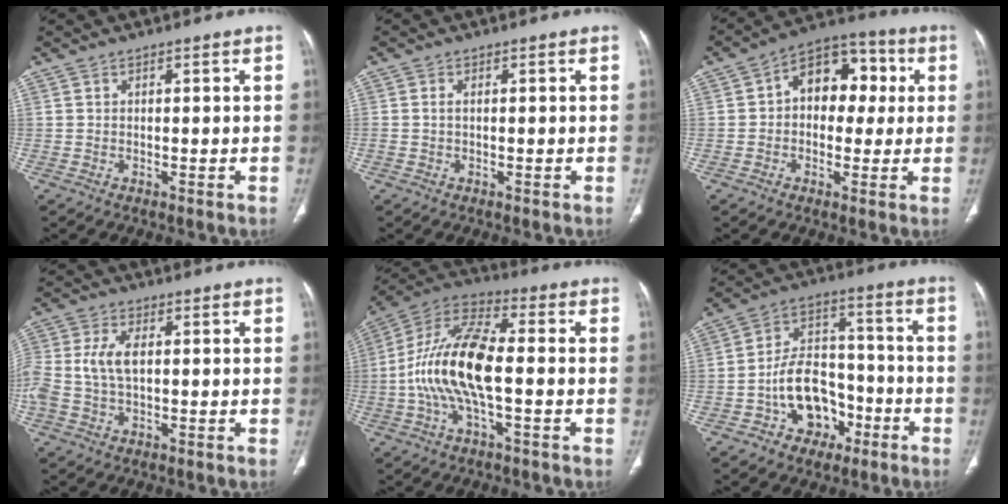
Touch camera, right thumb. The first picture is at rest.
{"total": 0.9, "force": [0.0, 0.5, 0.7], "torque": [-0.020, 0.002, 0.002]}
{"total": 12.9, "force": [1.9, 8.9, 9.1], "torque": [-0.084, 0.029, 0.016]}
{"total": 8.6, "force": [0.4, 5.0, 7.1], "torque": [-0.178, 0.013, 0.011]}
{"total": 16.1, "force": [-1.8, 6.0, 14.8], "torque": [-0.308, 0.037, -0.041]}
{"total": 13.1, "force": [-5.3, 9.2, 7.7], "torque": [-0.090, 0.054, -0.086]}